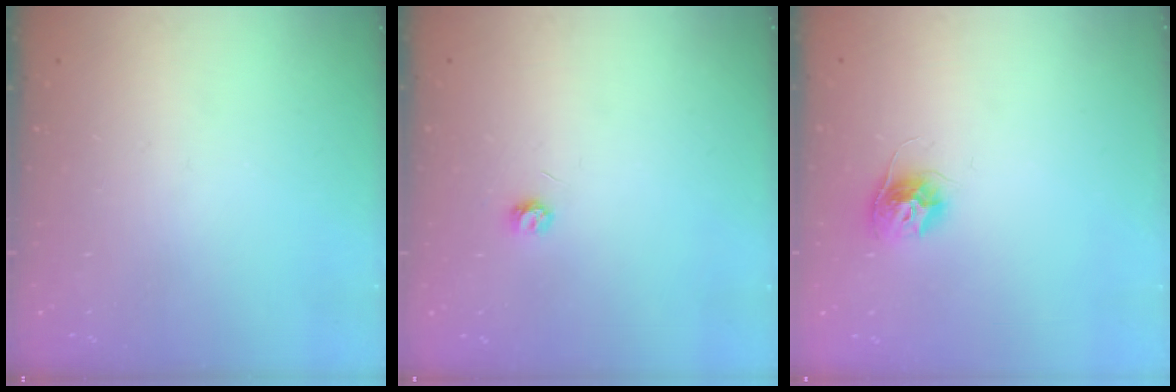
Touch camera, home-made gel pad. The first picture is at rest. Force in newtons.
{"total": 3.3, "press": 3.3, "slide": 0.2}
{"total": 10.0, "press": 10.0, "slide": 0.6}